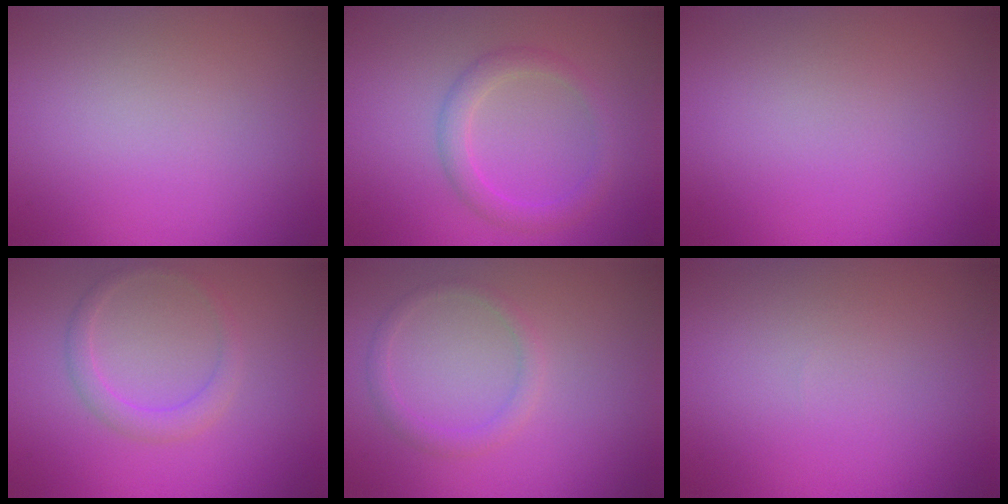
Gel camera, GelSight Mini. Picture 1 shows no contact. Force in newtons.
{"total": 2.5, "press": 2.4, "slide": 0.2}
{"total": 0.0}
{"total": 1.9, "press": 1.9, "slide": 0.1}
{"total": 1.5, "press": 1.5, "slide": 0.1}
{"total": 0.0}